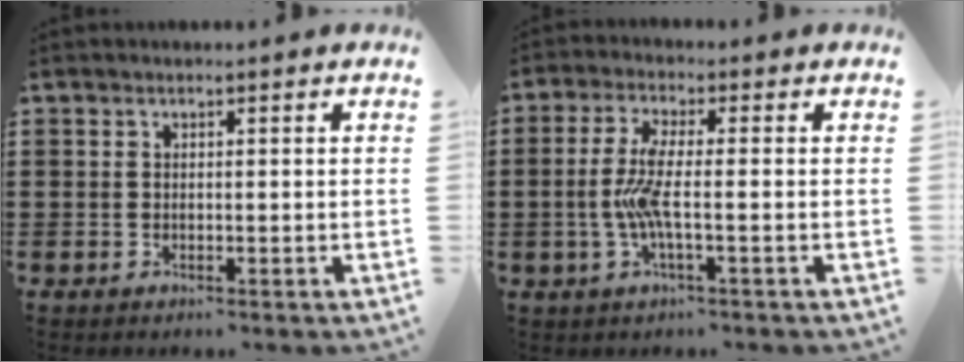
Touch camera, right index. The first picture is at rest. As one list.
[{"total": 5.8, "force": [-1.2, 0.9, 5.6], "torque": [-0.136, -0.015, -0.034]}]